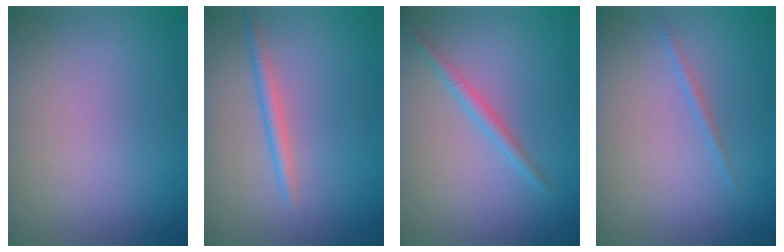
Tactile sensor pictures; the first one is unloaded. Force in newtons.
{"total": 1.6, "press": 1.6, "slide": 0.0}
{"total": 1.6, "press": 1.6, "slide": 0.1}
{"total": 0.7, "press": 0.7, "slide": 0.0}